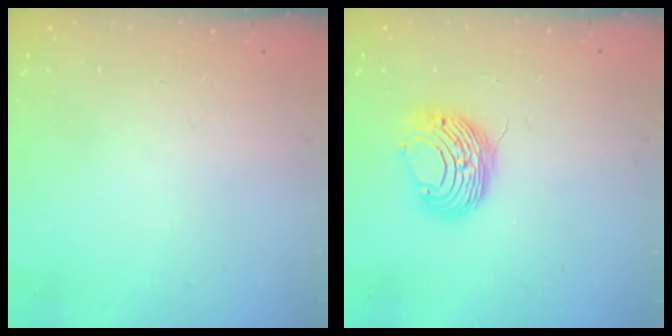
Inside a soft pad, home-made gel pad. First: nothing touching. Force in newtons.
{"total": 10.1, "press": 10.1, "slide": 0.7}